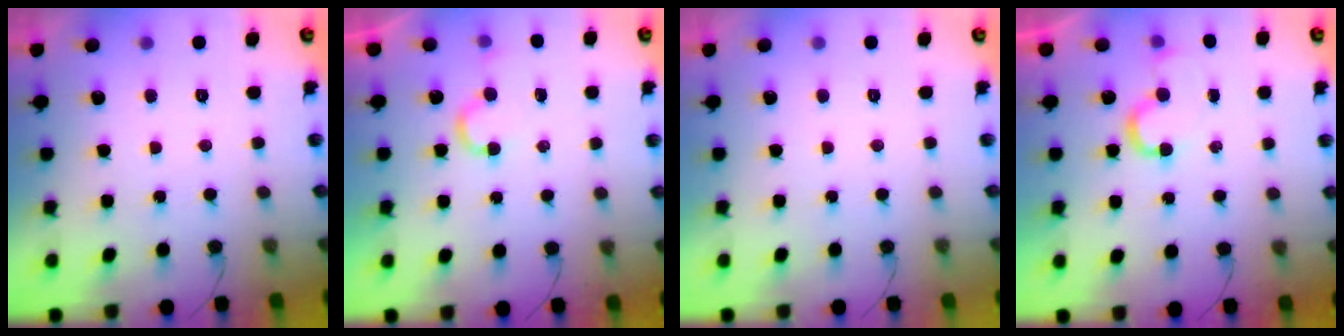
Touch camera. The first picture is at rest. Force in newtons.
{"total": 3.6, "press": 3.5, "slide": 0.3}
{"total": 1.8, "press": 1.8, "slide": 0.1}
{"total": 4.3, "press": 4.3, "slide": 0.3}